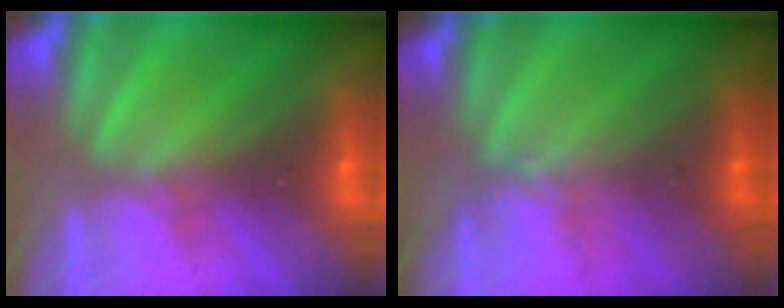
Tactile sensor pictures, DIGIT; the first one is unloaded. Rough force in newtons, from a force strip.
{"total": 1.8}